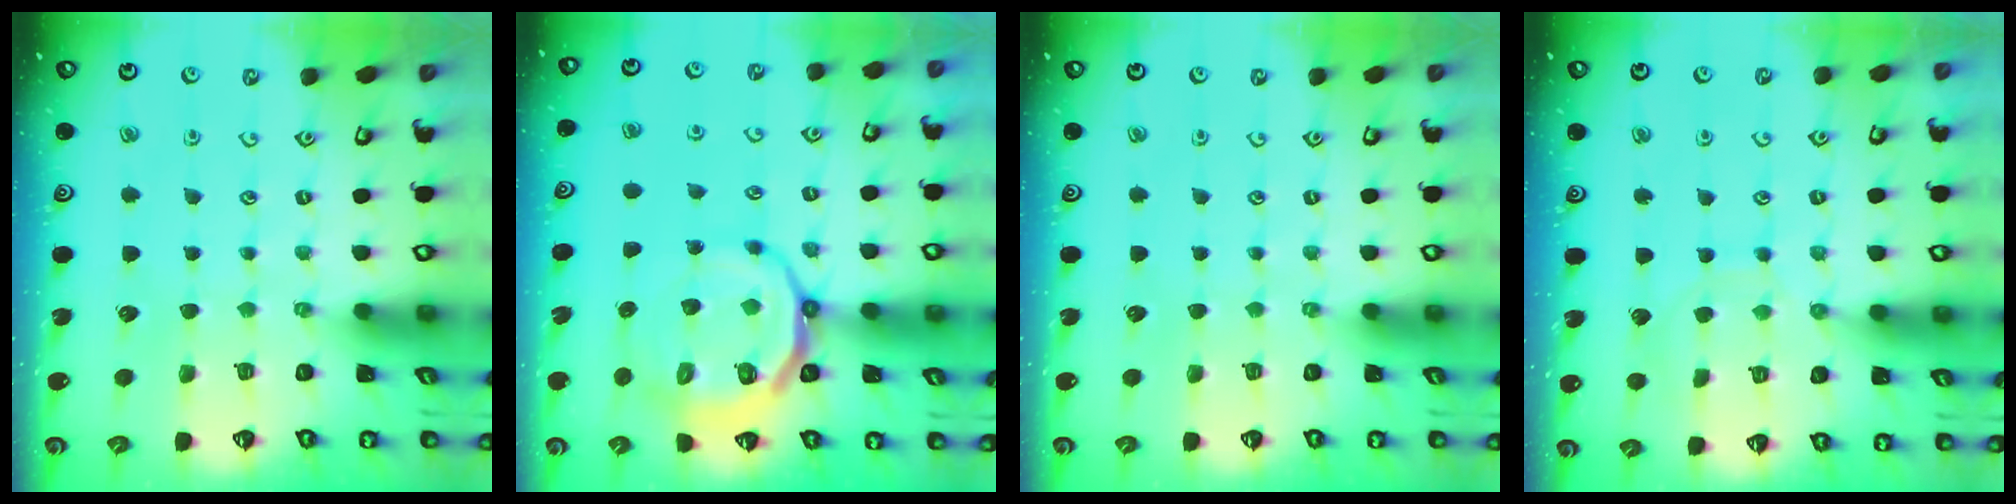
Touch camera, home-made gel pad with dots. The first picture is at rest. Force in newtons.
{"total": 14.3, "press": 13.9, "slide": 3.0}
{"total": 0.0}
{"total": 6.3, "press": 6.3, "slide": 0.3}